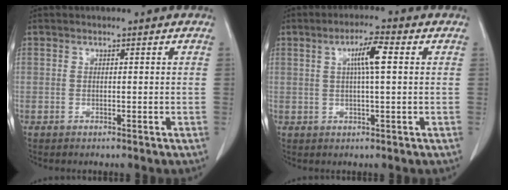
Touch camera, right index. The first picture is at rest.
{"total": 5.1, "force": [1.3, 0.2, 5.0], "torque": [-0.088, 0.006, 0.021]}